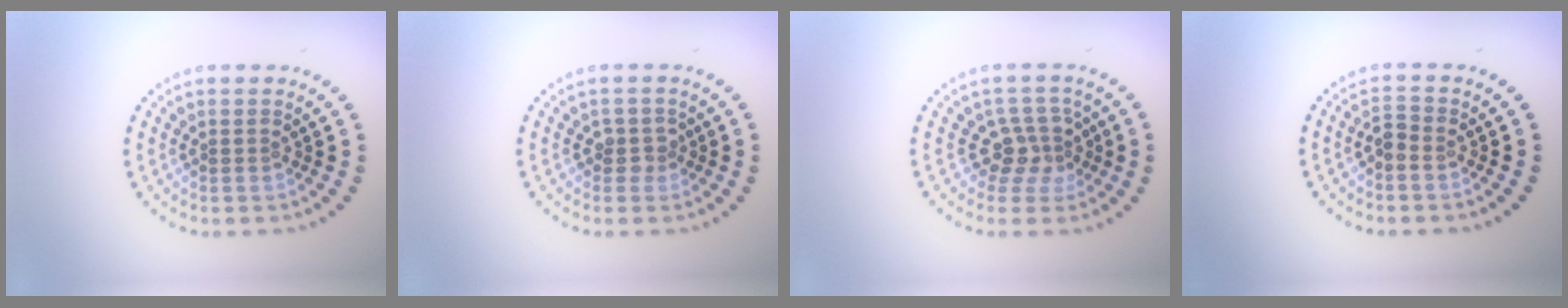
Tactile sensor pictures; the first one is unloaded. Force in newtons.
{"total": 1.4, "press": 1.1, "slide": 0.9}
{"total": 2.7, "press": 2.1, "slide": 1.8}
{"total": 1.1, "press": 1.0, "slide": 0.5}